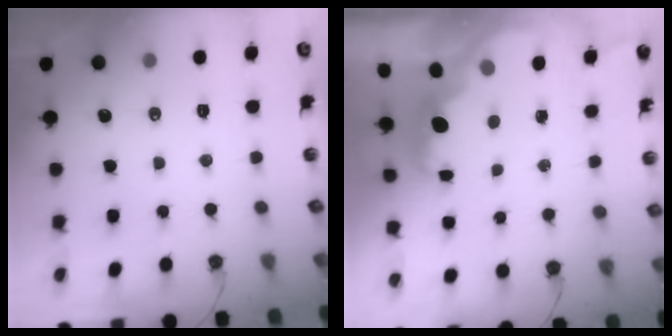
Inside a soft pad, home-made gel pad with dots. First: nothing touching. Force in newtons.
{"total": 1.9, "press": 1.7, "slide": 0.8}